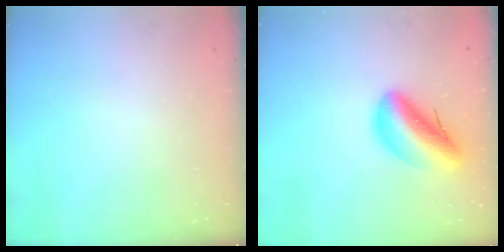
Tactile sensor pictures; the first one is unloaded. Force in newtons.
{"total": 14.3, "press": 13.7, "slide": 4.1}